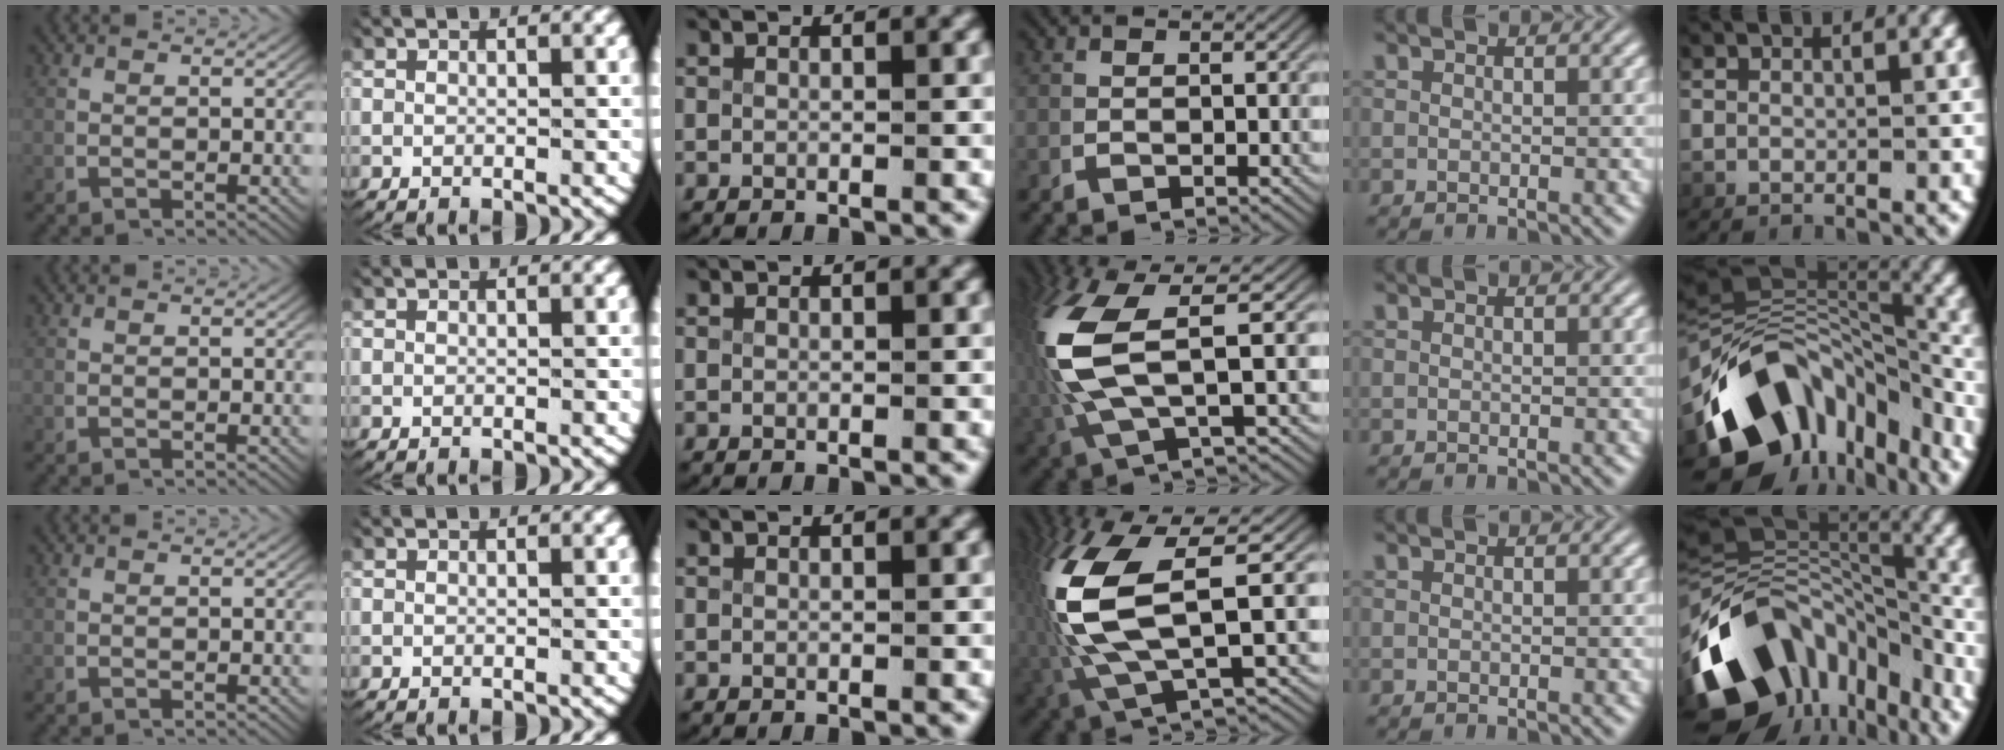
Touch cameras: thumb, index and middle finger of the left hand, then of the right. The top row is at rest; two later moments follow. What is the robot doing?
{"motion": "lift_and_place", "object": "fork"}